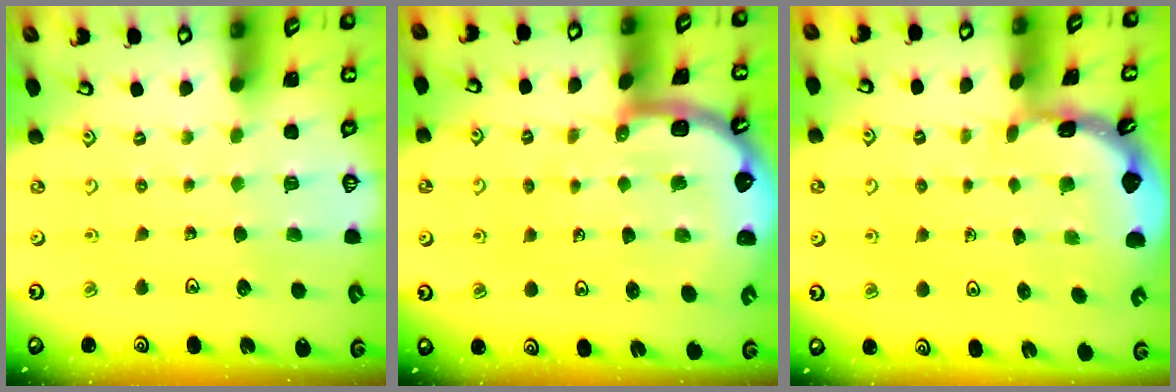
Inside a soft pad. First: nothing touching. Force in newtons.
{"total": 7.5, "press": 7.5, "slide": 0.8}
{"total": 1.8, "press": 1.8, "slide": 0.1}